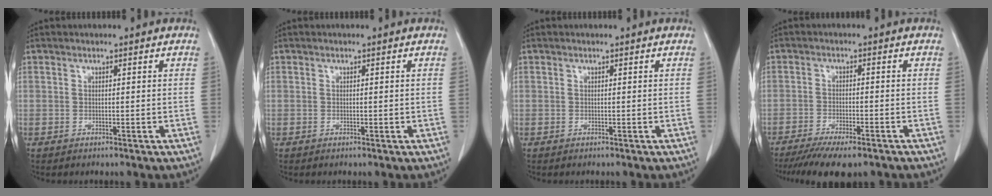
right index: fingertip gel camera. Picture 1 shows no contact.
{"total": 0.0}
{"total": 0.0}
{"total": 10.8, "force": [-8.5, 2.3, 6.2], "torque": [-0.087, -0.015, -0.128]}